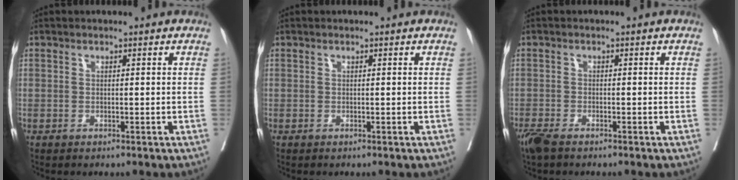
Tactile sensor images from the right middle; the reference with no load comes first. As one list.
[{"total": 0.0}, {"total": 3.4, "force": [-2.6, 1.0, 2.0], "torque": [-0.045, -0.011, -0.048]}]